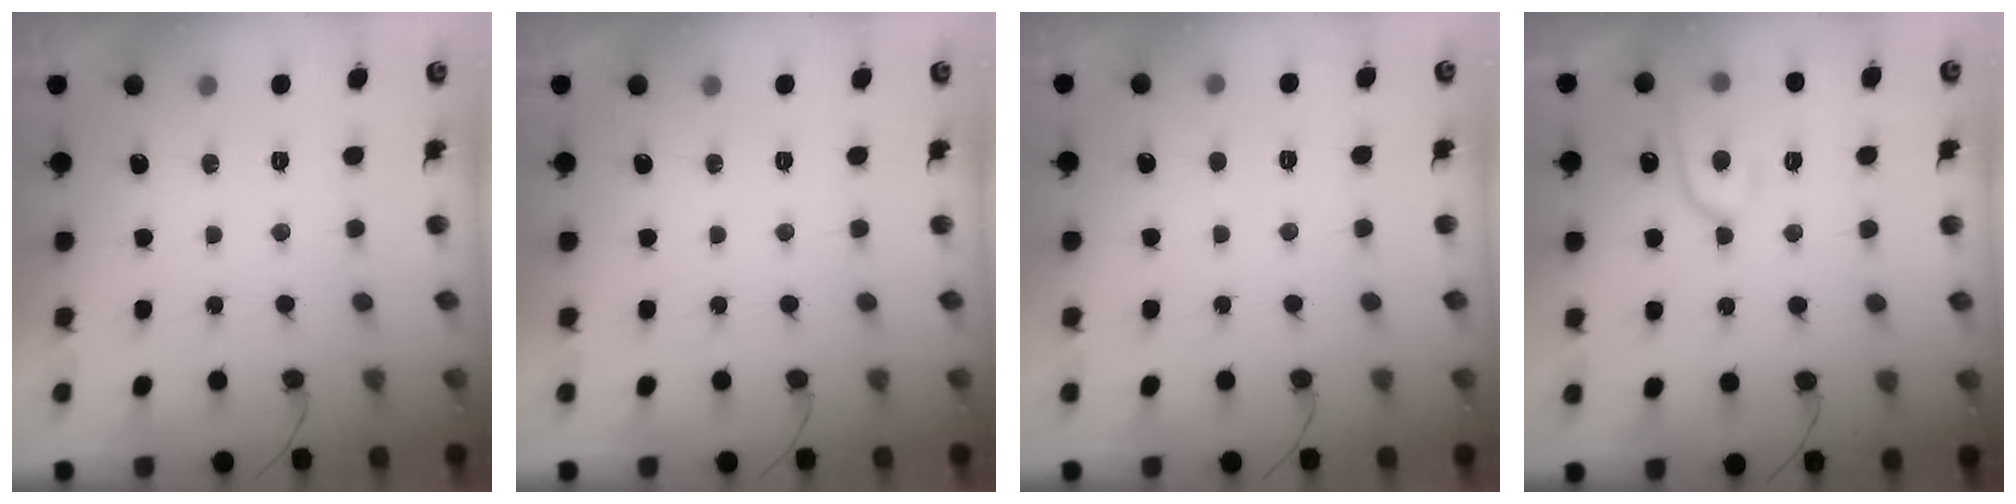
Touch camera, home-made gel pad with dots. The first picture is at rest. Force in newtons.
{"total": 0.0}
{"total": 2.5, "press": 2.4, "slide": 0.3}
{"total": 12.0, "press": 11.9, "slide": 0.9}